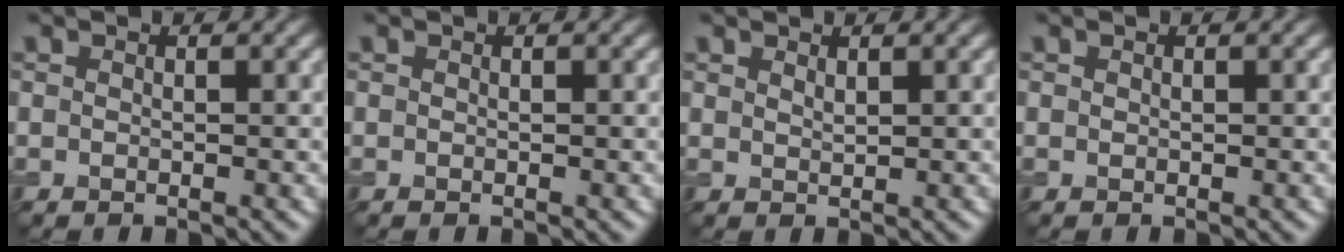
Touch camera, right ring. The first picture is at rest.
{"total": 0.0}
{"total": 0.7, "force": [0.7, 0.2, 0.3], "torque": [-0.007, -0.001, 0.016]}
{"total": 0.0}